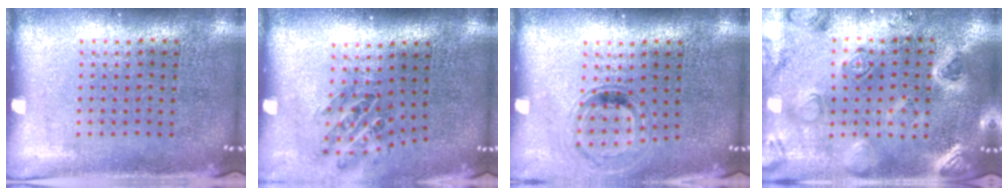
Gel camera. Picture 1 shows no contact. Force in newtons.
{"total": 1.0, "press": 1.0, "slide": 0.3}
{"total": 0.8, "press": 0.7, "slide": 0.2}
{"total": 2.3, "press": 2.3, "slide": 0.3}